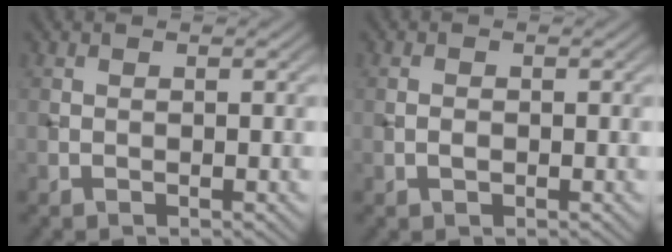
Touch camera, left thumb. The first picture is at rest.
{"total": 1.0, "force": [-0.2, 0.7, 0.7], "torque": [-0.015, 0.000, -0.006]}